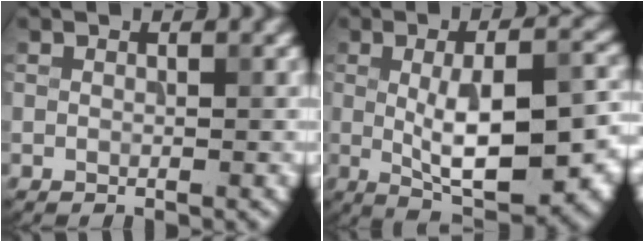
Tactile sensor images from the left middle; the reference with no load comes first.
{"total": 11.2, "force": [-1.0, 4.1, 10.3], "torque": [-0.152, -0.010, -0.009]}